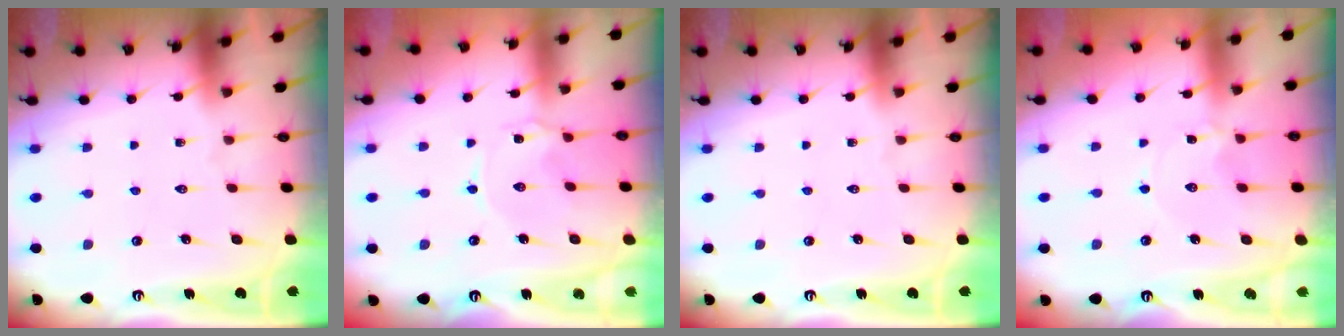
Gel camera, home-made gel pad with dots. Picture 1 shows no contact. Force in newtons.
{"total": 0.8, "press": 0.8, "slide": 0.2}
{"total": 0.0}
{"total": 1.6, "press": 1.5, "slide": 0.2}